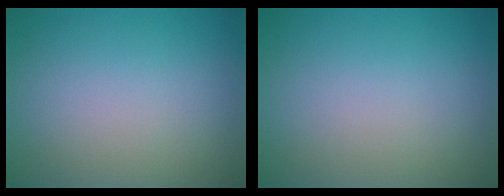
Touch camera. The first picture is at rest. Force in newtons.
{"total": 0.0}